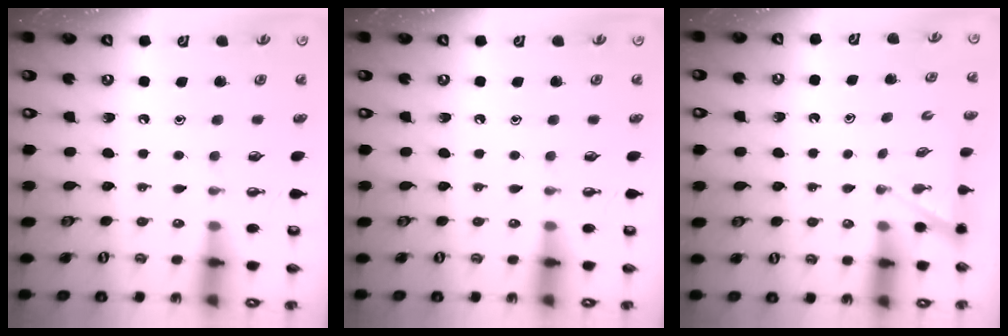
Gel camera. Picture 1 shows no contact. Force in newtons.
{"total": 0.0}
{"total": 1.2, "press": 1.2, "slide": 0.1}